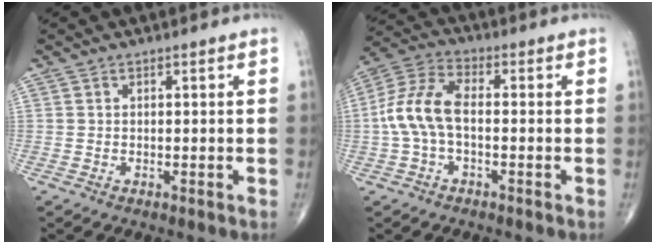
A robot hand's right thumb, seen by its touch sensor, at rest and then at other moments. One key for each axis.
{"total": 9.8, "fx": -1.0, "fy": 5.2, "fz": 8.2, "tx": -0.179, "ty": 0.032, "tz": -0.026}